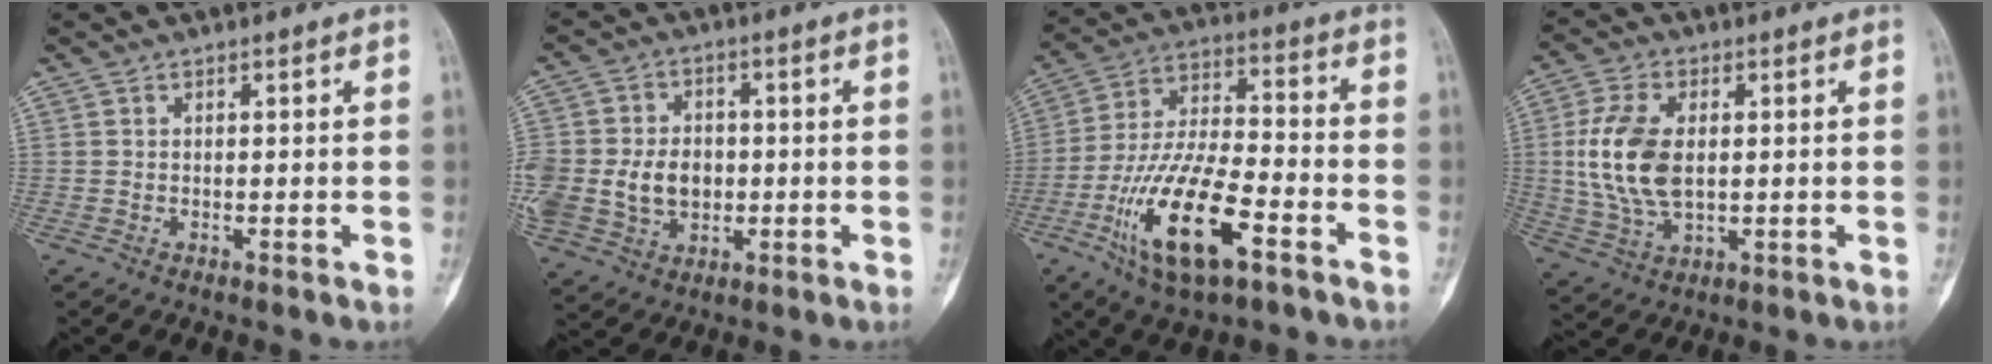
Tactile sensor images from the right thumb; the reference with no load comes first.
{"total": 19.3, "force": [-1.5, 15.3, 11.6], "torque": [-0.272, 0.018, -0.007]}
{"total": 18.7, "force": [-8.5, 6.8, 15.2], "torque": [-0.292, 0.045, -0.149]}
{"total": 12.8, "force": [0.9, 7.4, 10.4], "torque": [-0.216, -0.002, 0.023]}